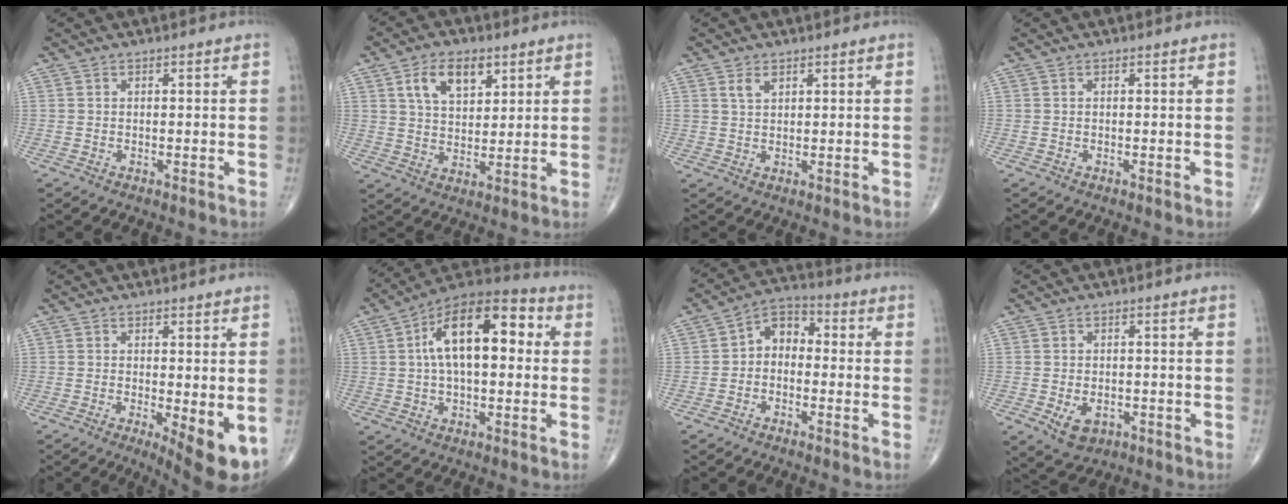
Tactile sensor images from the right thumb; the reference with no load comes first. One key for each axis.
{"total": 9.0, "fx": 4.3, "fy": 5.2, "fz": 6.0, "tx": -0.085, "ty": -0.017, "tz": 0.078}
{"total": 2.3, "fx": 1.4, "fy": 1.3, "fz": 1.4, "tx": -0.022, "ty": -0.005, "tz": 0.031}
{"total": 0.0}
{"total": 7.9, "fx": -1.4, "fy": 2.4, "fz": 7.4, "tx": -0.100, "ty": -0.020, "tz": -0.014}
{"total": 17.2, "fx": 2.9, "fy": 8.6, "fz": 14.6, "tx": -0.220, "ty": 0.036, "tz": 0.037}
{"total": 6.3, "fx": -0.6, "fy": 4.5, "fz": 4.3, "tx": -0.044, "ty": 0.030, "tz": -0.031}
{"total": 4.7, "fx": -1.6, "fy": 3.3, "fz": 3.0, "tx": -0.044, "ty": 0.002, "tz": -0.014}